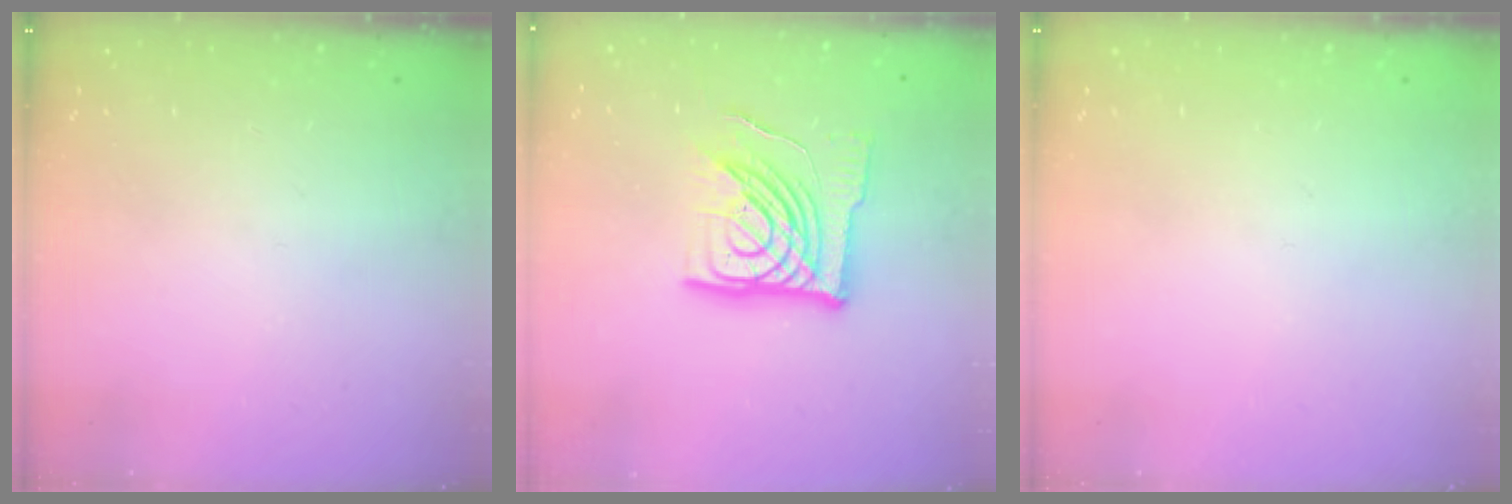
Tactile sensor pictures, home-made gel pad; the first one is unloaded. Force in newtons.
{"total": 19.8, "press": 19.7, "slide": 2.5}
{"total": 0.0}